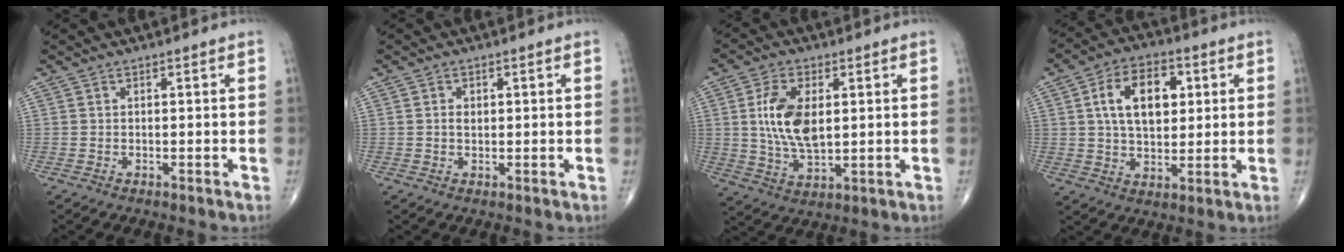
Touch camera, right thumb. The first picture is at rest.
{"total": 1.7, "force": [0.2, 1.2, 1.2], "torque": [-0.015, 0.001, 0.004]}
{"total": 11.0, "force": [1.8, 5.9, 9.1], "torque": [-0.171, -0.009, 0.038]}
{"total": 12.9, "force": [3.1, 7.9, 9.7], "torque": [-0.138, 0.001, 0.048]}